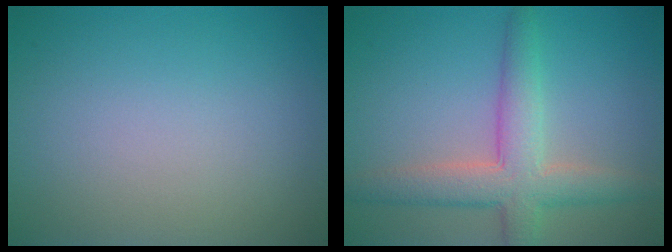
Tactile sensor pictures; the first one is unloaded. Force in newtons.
{"total": 5.2, "press": 5.2, "slide": 0.3}